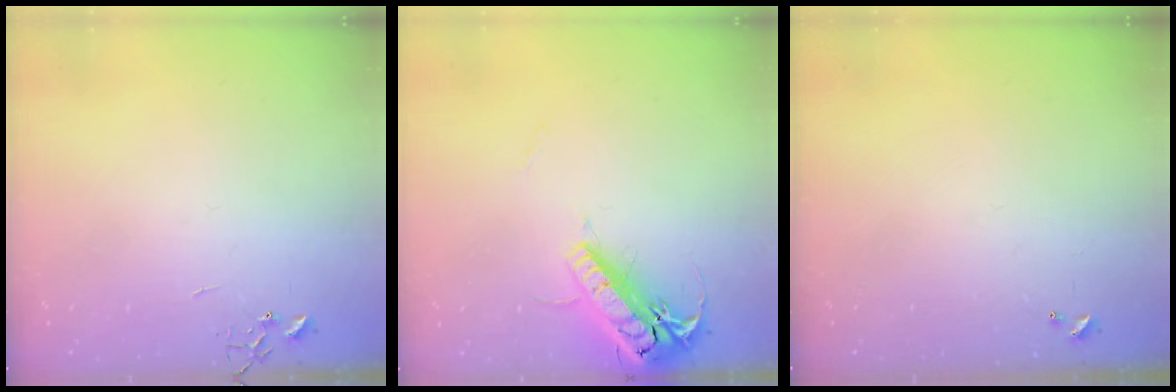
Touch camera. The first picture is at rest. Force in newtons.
{"total": 19.2, "press": 18.9, "slide": 3.3}
{"total": 0.0}